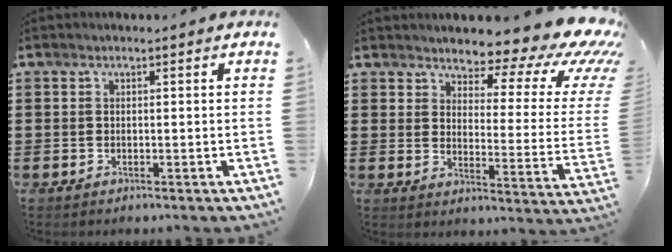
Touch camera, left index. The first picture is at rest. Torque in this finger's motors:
{"motor_torque": [2.14, 0.00, 1.05, 0.14]}